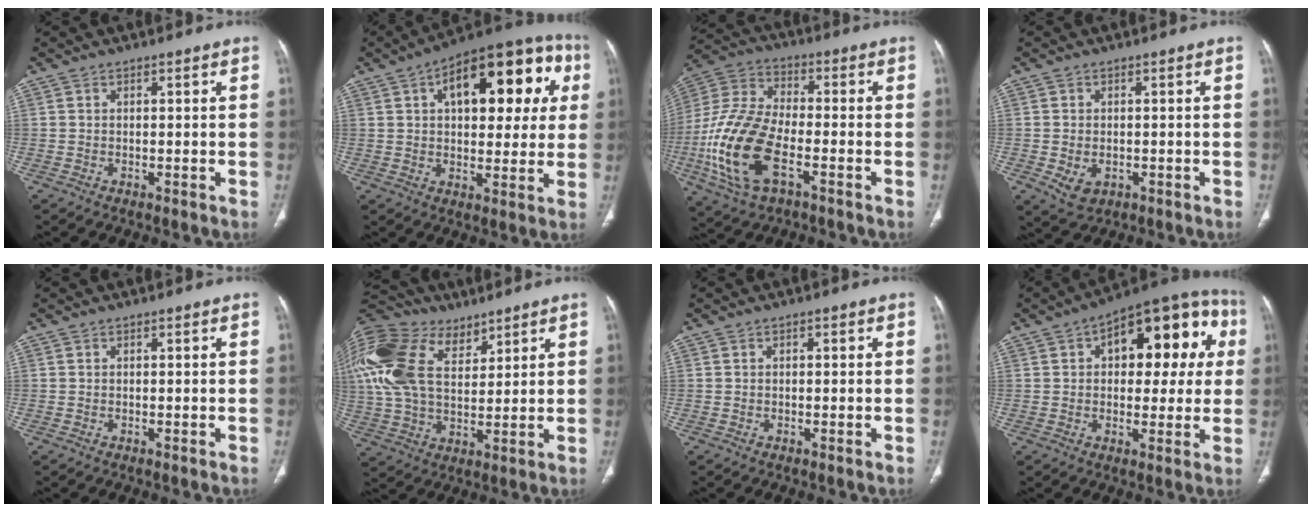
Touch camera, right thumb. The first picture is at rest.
{"total": 22.1, "force": [6.6, 11.0, 18.0], "torque": [-0.203, 0.026, 0.086]}
{"total": 18.3, "force": [-5.9, 8.9, 14.9], "torque": [-0.329, 0.018, -0.109]}
{"total": 4.0, "force": [-1.0, 2.9, 2.5], "torque": [-0.041, 0.000, -0.003]}
{"total": 0.0}
{"total": 24.8, "force": [12.1, 15.0, 15.6], "torque": [-0.372, 0.024, 0.233]}
{"total": 0.6, "force": [0.2, 0.2, 0.5], "torque": [-0.008, 0.002, 0.001]}
{"total": 20.3, "force": [5.0, 10.5, 16.6], "torque": [-0.172, 0.032, 0.059]}